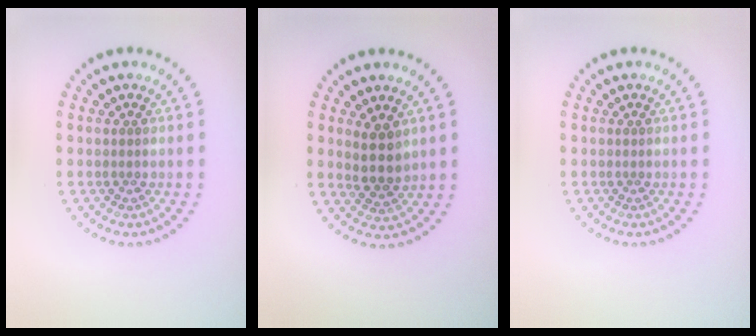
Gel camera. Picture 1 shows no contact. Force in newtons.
{"total": 2.8, "press": 2.5, "slide": 1.2}
{"total": 0.0}